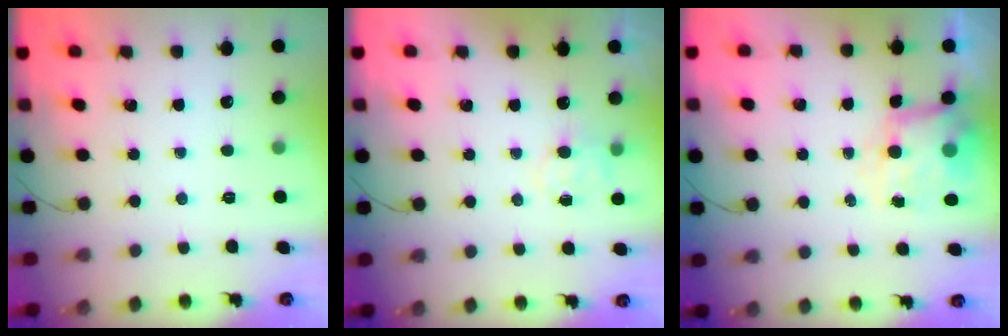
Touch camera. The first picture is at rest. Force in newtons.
{"total": 5.2, "press": 5.1, "slide": 1.2}
{"total": 8.1, "press": 8.0, "slide": 1.7}